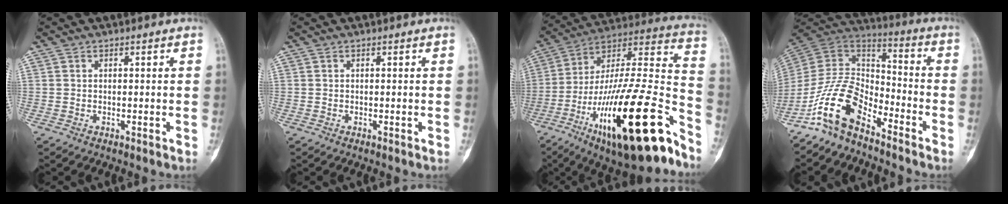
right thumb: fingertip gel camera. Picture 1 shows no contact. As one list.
[{"total": 0.0}, {"total": 32.7, "force": [-16.9, 9.2, 26.4], "torque": [-0.398, 0.076, -0.271]}, {"total": 12.9, "force": [-9.0, 6.0, 7.0], "torque": [-0.121, 0.089, -0.184]}]